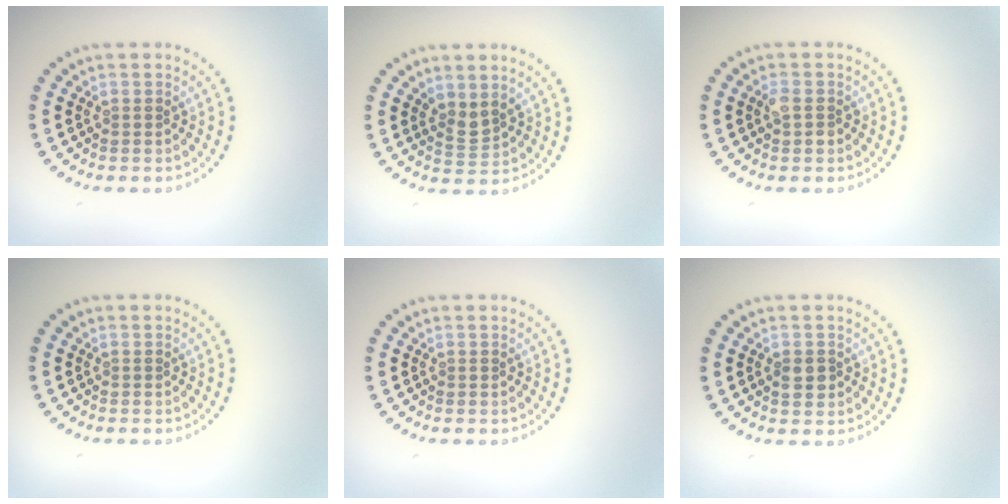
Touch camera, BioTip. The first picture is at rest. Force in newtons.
{"total": 1.8, "press": 1.4, "slide": 1.2}
{"total": 1.6, "press": 1.5, "slide": 0.3}
{"total": 0.0}
{"total": 0.0}
{"total": 1.7, "press": 1.6, "slide": 0.5}